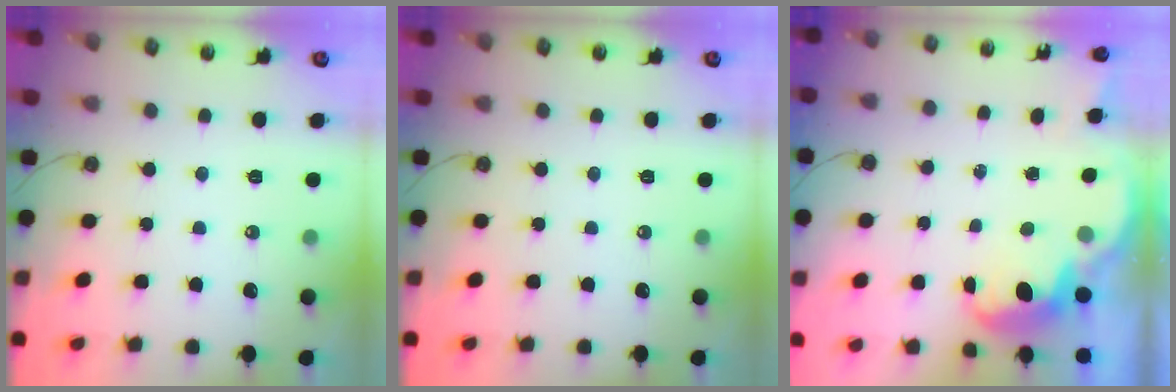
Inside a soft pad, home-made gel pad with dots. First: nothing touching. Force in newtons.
{"total": 0.0}
{"total": 2.5, "press": 2.4, "slide": 0.6}